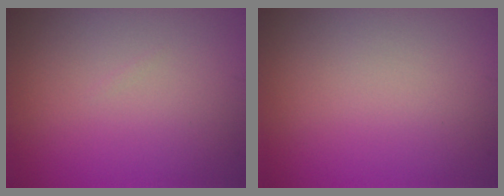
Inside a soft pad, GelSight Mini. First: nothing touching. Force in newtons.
{"total": 0.0}